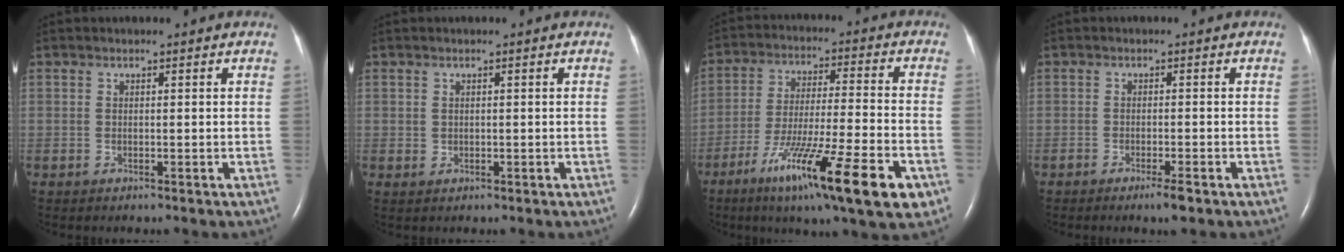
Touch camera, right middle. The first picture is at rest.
{"total": 0.7, "force": [0.1, 0.6, 0.2], "torque": [-0.002, 0.001, 0.005]}
{"total": 18.7, "force": [-9.7, 1.0, 15.9], "torque": [-0.240, -0.040, -0.158]}
{"total": 2.2, "force": [-1.5, 0.1, 1.6], "torque": [-0.030, -0.003, -0.026]}